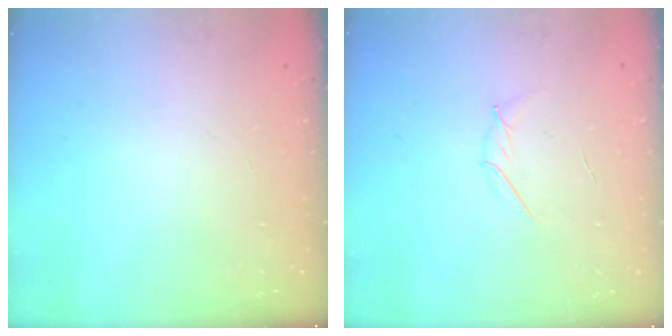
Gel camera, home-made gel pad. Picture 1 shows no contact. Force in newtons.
{"total": 3.3, "press": 3.2, "slide": 0.8}